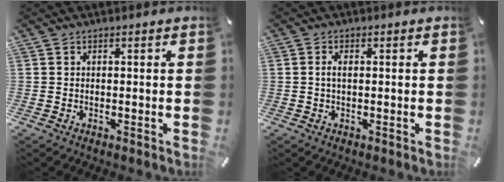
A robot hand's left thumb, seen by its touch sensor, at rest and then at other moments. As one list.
[{"total": 2.0, "force": [0.1, 0.8, 1.8], "torque": [-0.035, 0.002, 0.000]}]